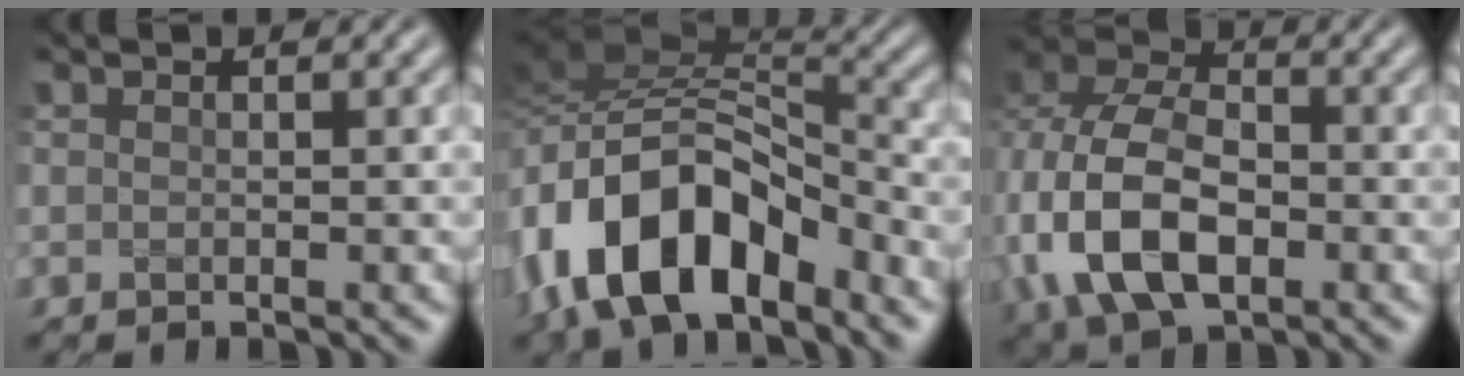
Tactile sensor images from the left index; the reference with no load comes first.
{"total": 12.6, "force": [-6.2, 6.5, 8.9], "torque": [-0.160, 0.004, -0.123]}
{"total": 10.8, "force": [-2.3, 7.1, 7.8], "torque": [-0.182, -0.007, -0.055]}